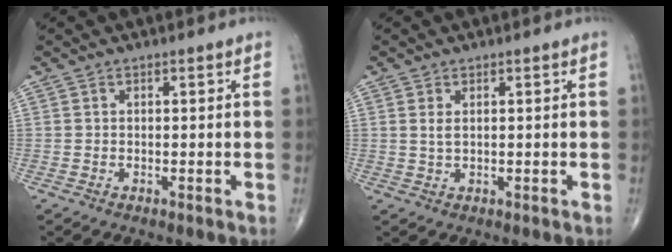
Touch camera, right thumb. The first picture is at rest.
{"total": 1.7, "force": [0.6, 0.8, 1.3], "torque": [-0.027, 0.000, 0.018]}